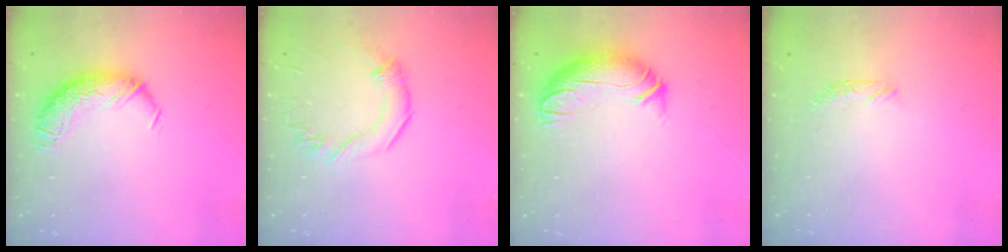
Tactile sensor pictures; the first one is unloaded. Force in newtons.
{"total": 1.5, "press": 1.4, "slide": 0.5}
{"total": 3.4, "press": 2.1, "slide": 2.7}
{"total": 6.4, "press": 6.4, "slide": 1.0}